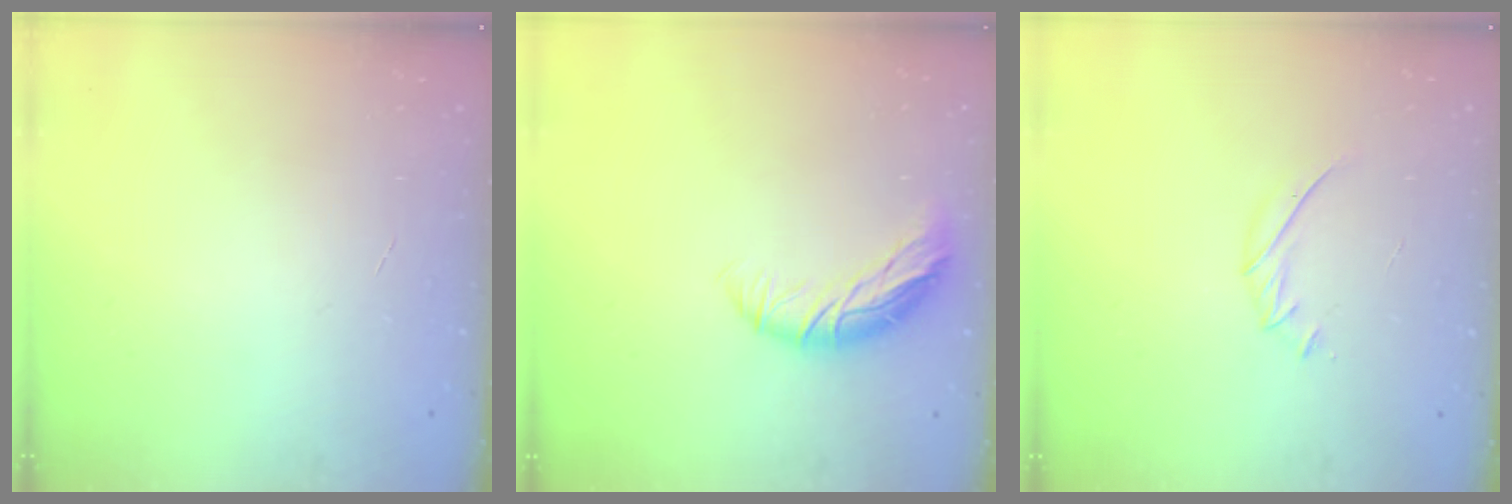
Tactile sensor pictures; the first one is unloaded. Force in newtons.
{"total": 9.5, "press": 9.2, "slide": 2.2}
{"total": 6.4, "press": 6.2, "slide": 1.8}